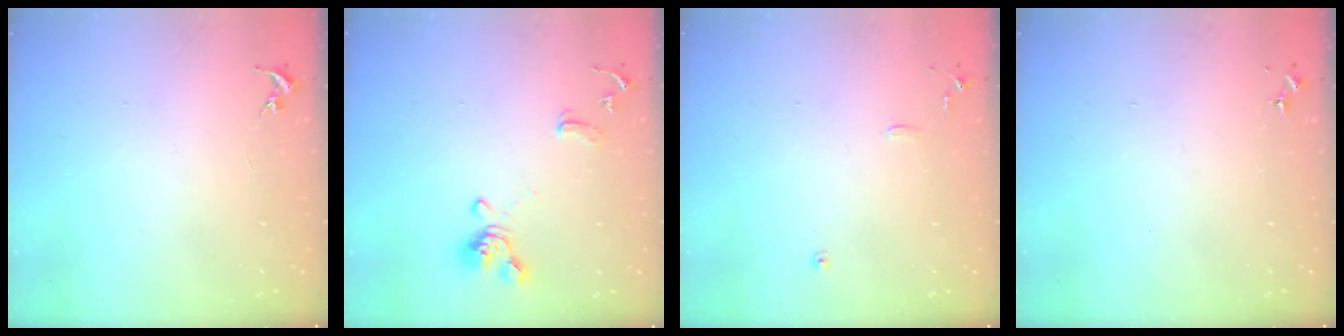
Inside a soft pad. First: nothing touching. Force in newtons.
{"total": 12.9, "press": 12.8, "slide": 1.1}
{"total": 7.3, "press": 7.3, "slide": 0.6}
{"total": 0.0}